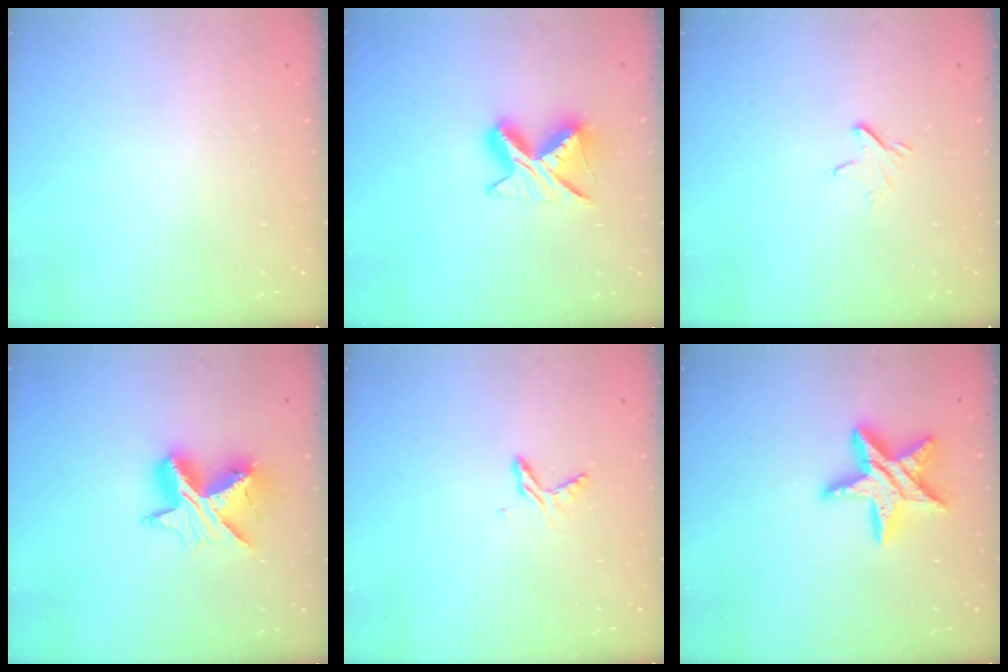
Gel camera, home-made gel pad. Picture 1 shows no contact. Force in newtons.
{"total": 9.1, "press": 9.0, "slide": 1.0}
{"total": 3.8, "press": 3.8, "slide": 0.3}
{"total": 11.0, "press": 11.0, "slide": 0.8}
{"total": 5.3, "press": 5.2, "slide": 0.5}
{"total": 14.5, "press": 14.5, "slide": 0.6}